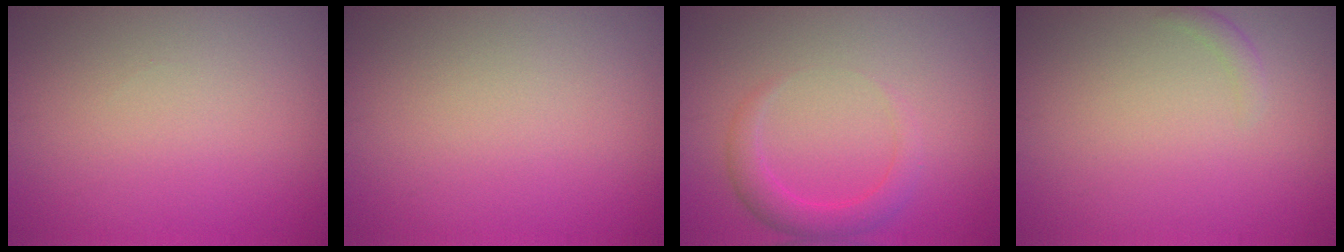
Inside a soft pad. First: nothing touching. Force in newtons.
{"total": 0.0}
{"total": 2.5, "press": 2.5, "slide": 0.2}
{"total": 0.8, "press": 0.8, "slide": 0.0}